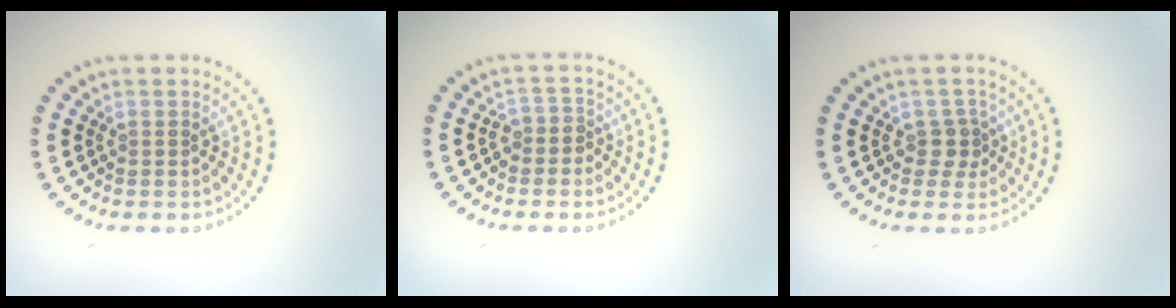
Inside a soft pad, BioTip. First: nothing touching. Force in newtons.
{"total": 1.6, "press": 1.2, "slide": 1.0}
{"total": 1.9, "press": 1.5, "slide": 1.1}